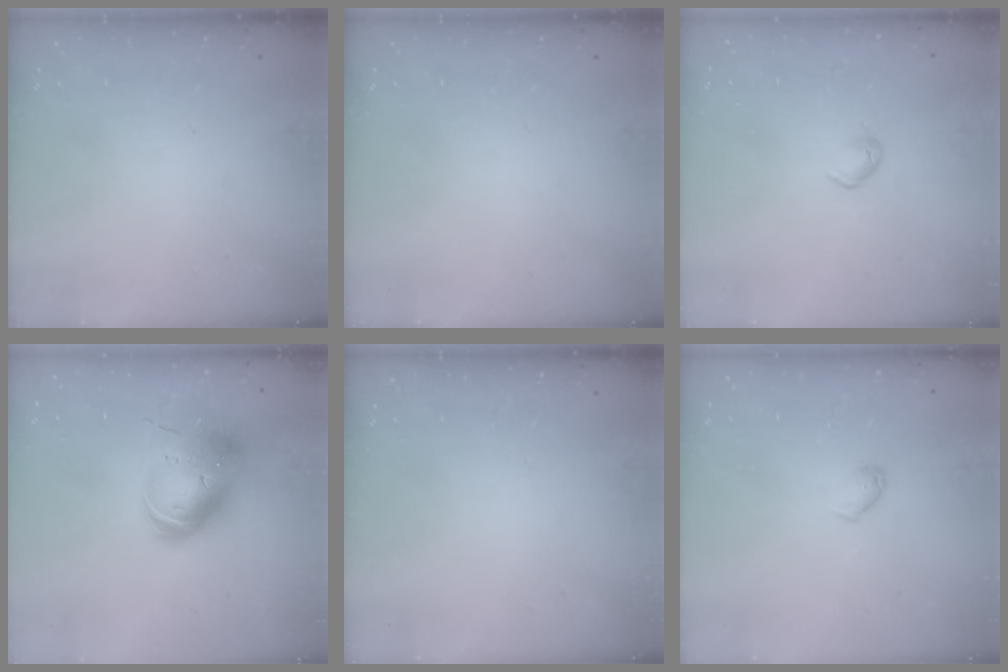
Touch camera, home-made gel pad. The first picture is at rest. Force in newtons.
{"total": 0.0}
{"total": 5.1, "press": 5.1, "slide": 0.7}
{"total": 17.0, "press": 16.7, "slide": 2.7}
{"total": 0.0}
{"total": 3.4, "press": 3.3, "slide": 0.6}